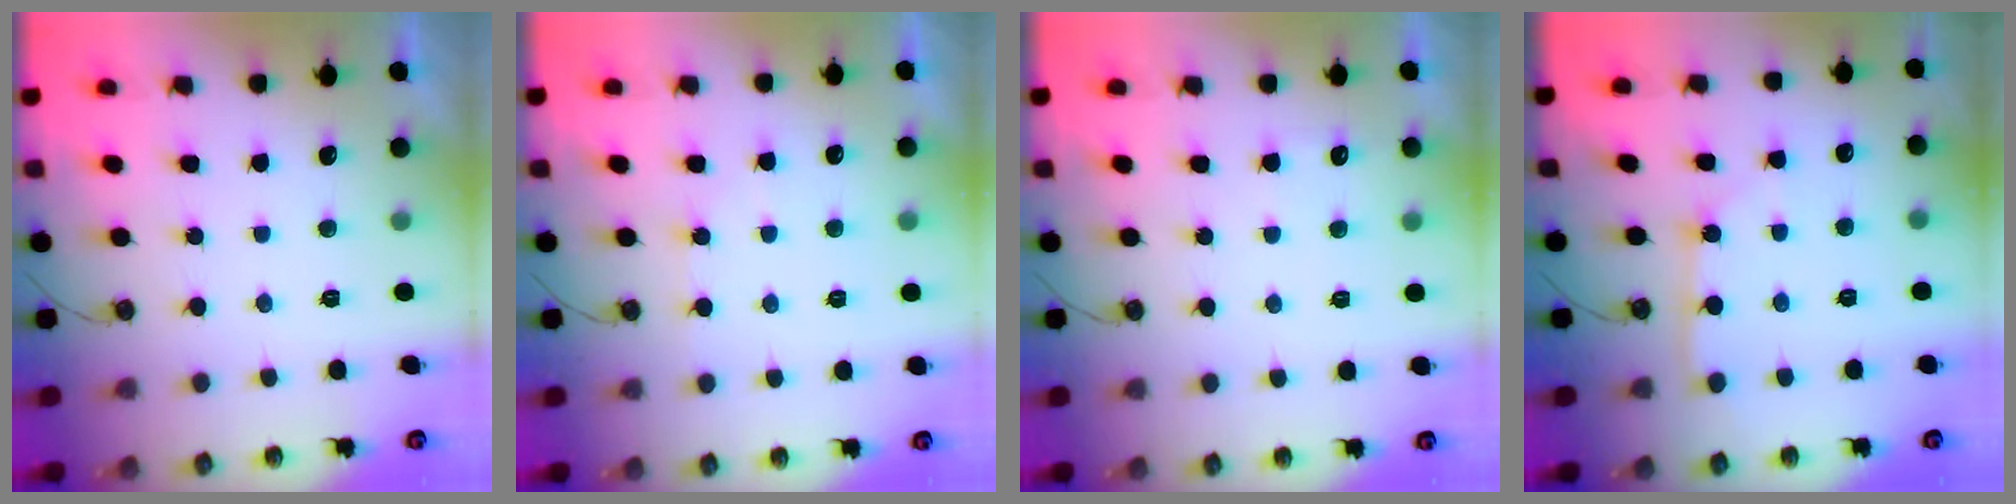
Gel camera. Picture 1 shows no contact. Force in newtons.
{"total": 3.3, "press": 3.2, "slide": 0.4}
{"total": 3.2, "press": 3.2, "slide": 0.3}
{"total": 2.0, "press": 2.0, "slide": 0.3}